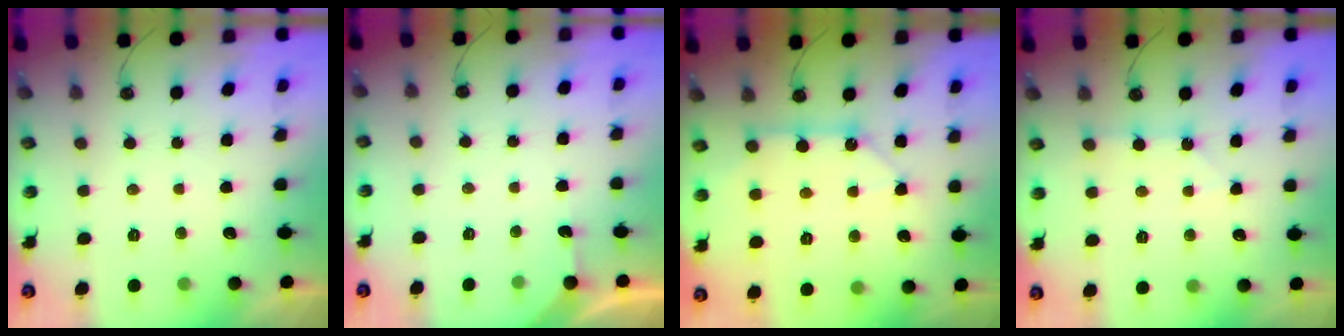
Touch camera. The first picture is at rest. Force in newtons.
{"total": 3.3, "press": 3.3, "slide": 0.4}
{"total": 10.4, "press": 10.4, "slide": 0.9}
{"total": 1.1, "press": 1.1, "slide": 0.2}